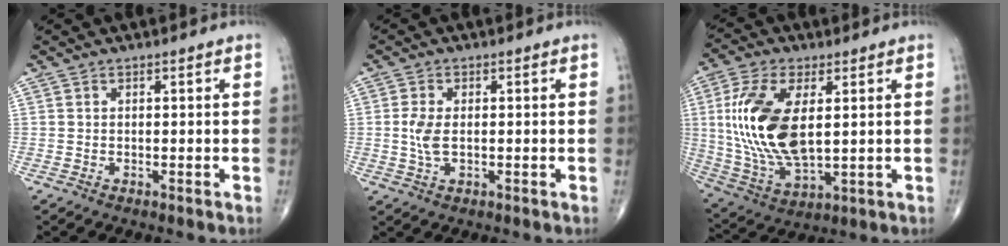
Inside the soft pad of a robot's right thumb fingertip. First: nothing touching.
{"total": 4.3, "force": [-0.1, 2.4, 3.6], "torque": [-0.085, 0.001, -0.004]}
{"total": 17.8, "force": [2.7, 8.7, 15.3], "torque": [-0.321, -0.014, 0.060]}